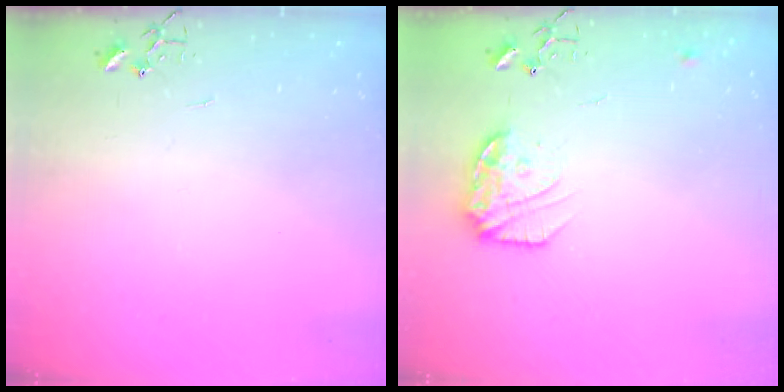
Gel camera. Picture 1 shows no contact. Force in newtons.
{"total": 14.3, "press": 14.3, "slide": 0.8}